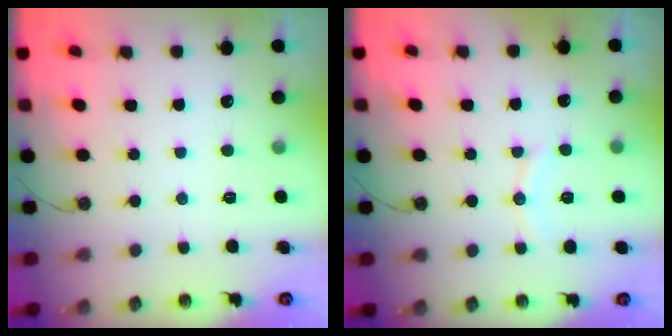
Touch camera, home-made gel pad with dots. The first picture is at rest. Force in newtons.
{"total": 5.8, "press": 5.8, "slide": 0.7}